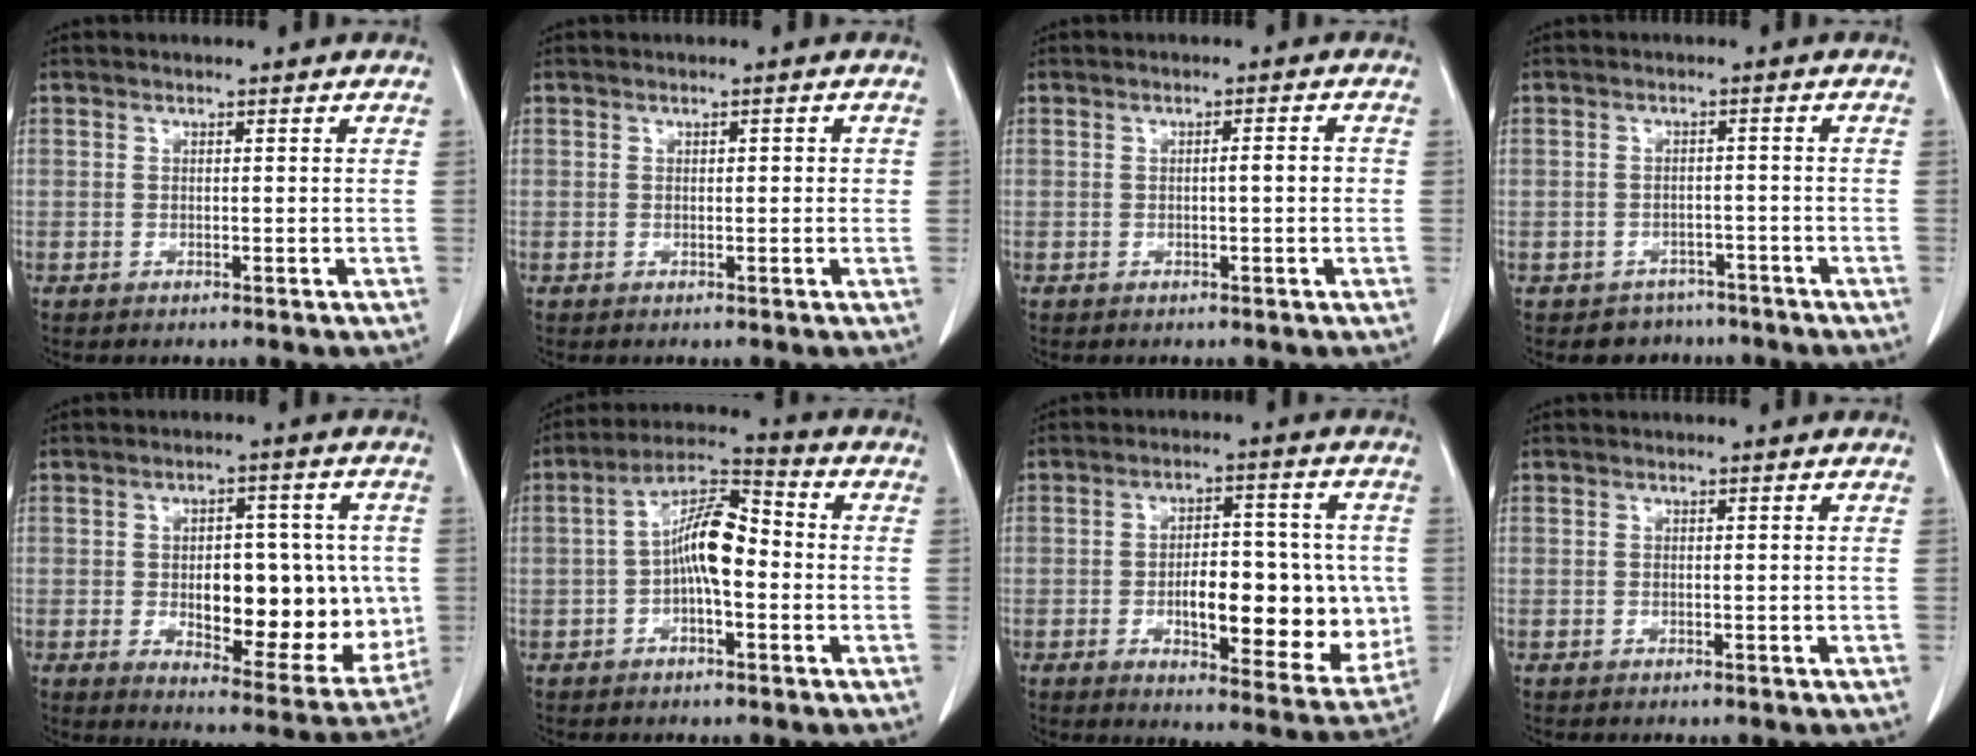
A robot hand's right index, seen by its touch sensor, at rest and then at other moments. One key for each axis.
{"total": 1.3, "fx": 0.2, "fy": 0.6, "fz": 1.2, "tx": -0.017, "ty": 0.005, "tz": 0.003}
{"total": 1.9, "fx": -0.2, "fy": 0.2, "fz": 1.9, "tx": -0.028, "ty": 0.003, "tz": -0.004}
{"total": 3.9, "fx": -3.0, "fy": 2.5, "fz": -0.6, "tx": 0.010, "ty": 0.014, "tz": -0.044}
{"total": 15.4, "fx": -0.9, "fy": 7.0, "fz": 13.7, "tx": -0.177, "ty": 0.004, "tz": 0.006}
{"total": 9.0, "fx": -1.0, "fy": 2.9, "fz": 8.5, "tx": -0.158, "ty": 0.029, "tz": -0.024}
{"total": 14.9, "fx": -1.8, "fy": 6.0, "fz": 13.5, "tx": -0.180, "ty": 0.009, "tz": -0.016}
{"total": 0.0}